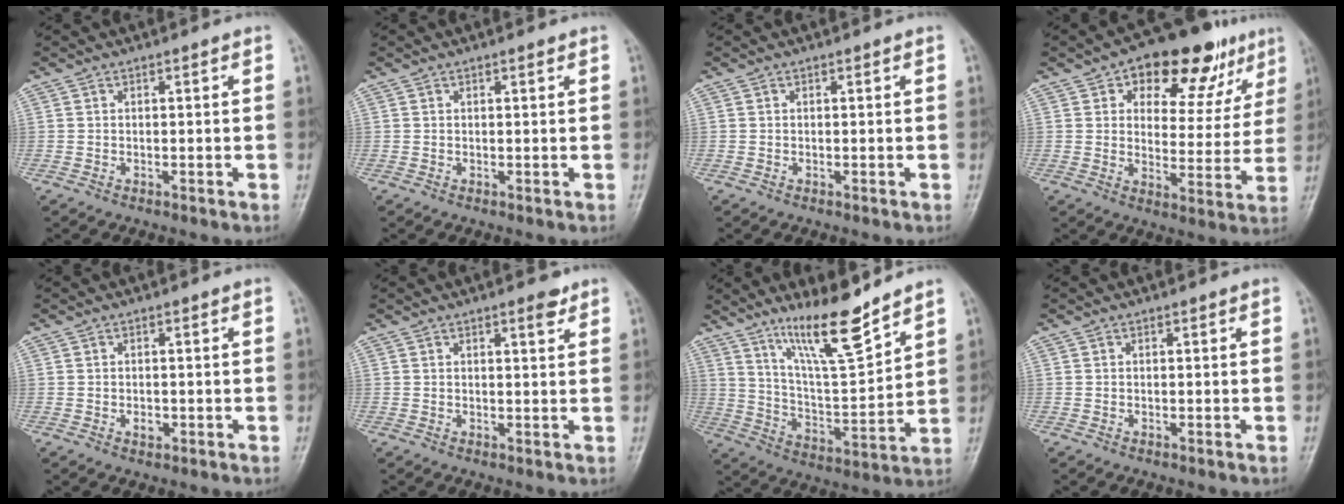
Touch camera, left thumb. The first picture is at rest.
{"total": 0.5, "force": [0.4, 0.1, 0.4], "torque": [-0.007, -0.002, 0.005]}
{"total": 0.0}
{"total": 17.3, "force": [9.7, 9.5, 10.6], "torque": [-0.075, -0.020, 0.136]}
{"total": 1.5, "force": [-0.4, 1.1, 1.0], "torque": [-0.011, 0.000, -0.003]}
{"total": 2.5, "force": [1.7, 0.7, 1.7], "torque": [-0.019, -0.010, 0.024]}
{"total": 13.7, "force": [10.4, 2.0, 8.8], "torque": [-0.140, -0.074, 0.193]}
{"total": 0.0}